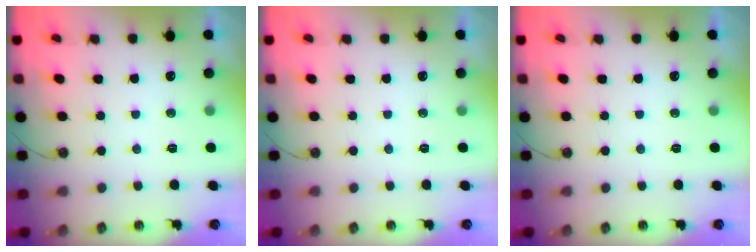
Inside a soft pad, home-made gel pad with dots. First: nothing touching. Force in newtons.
{"total": 0.0}
{"total": 0.0}